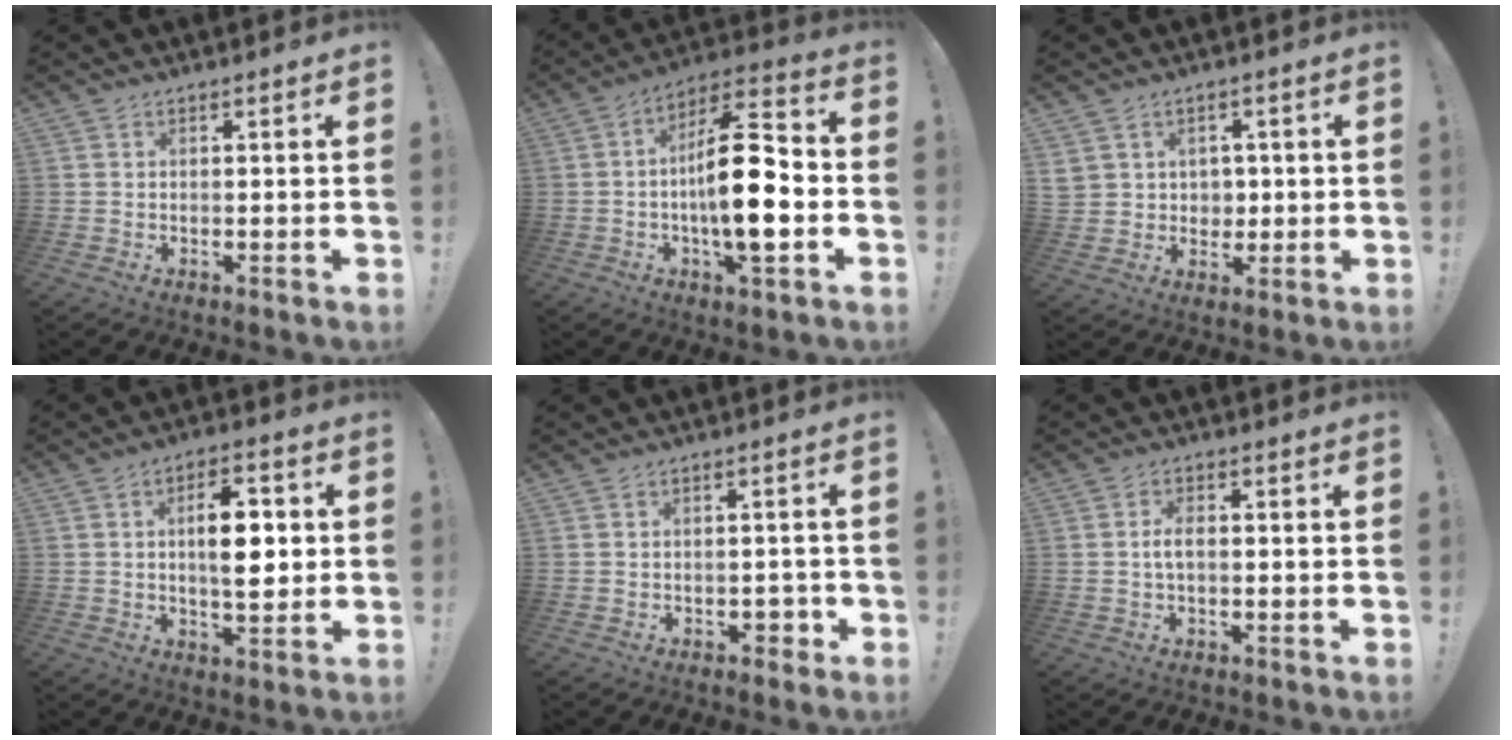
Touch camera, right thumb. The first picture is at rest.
{"total": 18.3, "force": [-2.4, 5.6, 17.2], "torque": [-0.283, 0.001, -0.045]}
{"total": 5.8, "force": [2.3, 5.2, 0.6], "torque": [-0.016, -0.012, 0.050]}
{"total": 10.7, "force": [0.8, 5.5, 9.2], "torque": [-0.131, 0.001, 0.009]}
{"total": 3.6, "force": [-1.4, 2.6, 2.1], "torque": [-0.022, 0.004, -0.024]}
{"total": 3.2, "force": [-0.2, 1.6, 2.8], "torque": [-0.050, 0.008, -0.004]}